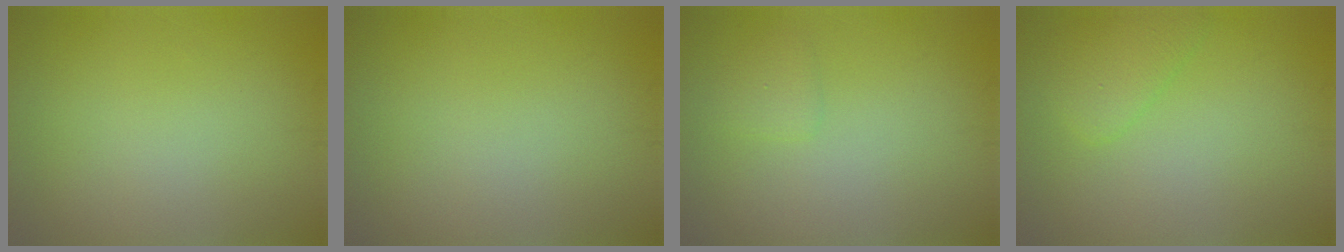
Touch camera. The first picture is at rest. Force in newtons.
{"total": 0.0}
{"total": 1.0, "press": 1.0, "slide": 0.1}
{"total": 2.2, "press": 2.1, "slide": 0.2}